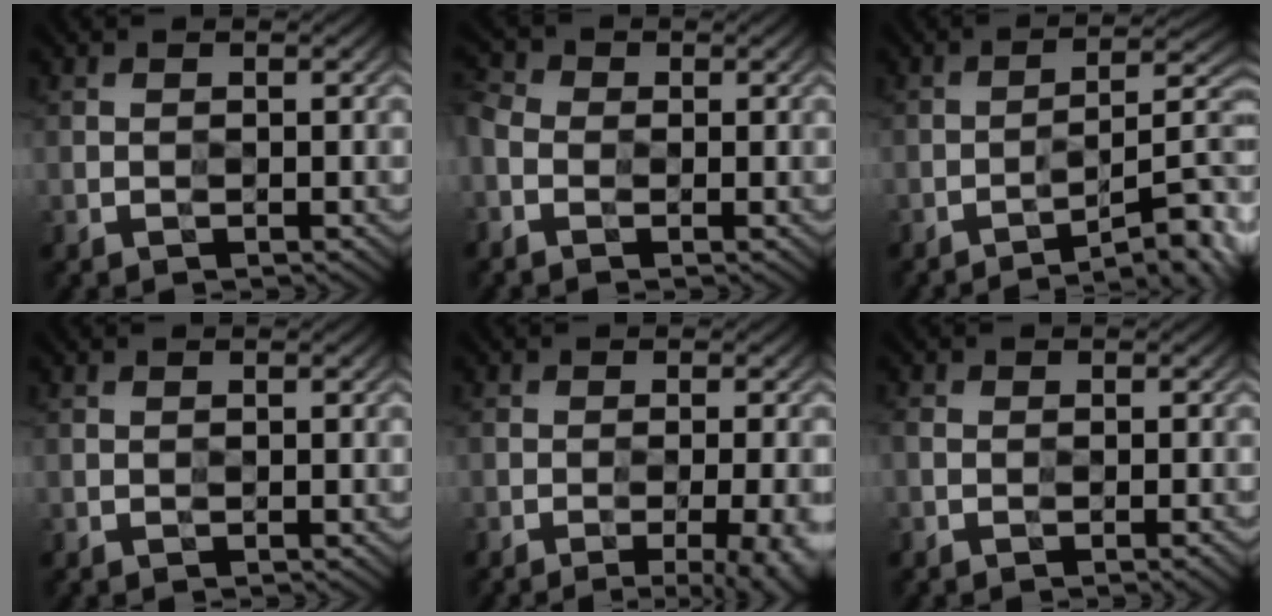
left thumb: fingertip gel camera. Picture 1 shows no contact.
{"total": 3.8, "force": [-1.8, 2.6, 2.1], "torque": [-0.054, -0.001, -0.047]}
{"total": 9.1, "force": [-5.7, 2.1, 6.8], "torque": [-0.099, 0.011, -0.083]}
{"total": 0.0}
{"total": 7.7, "force": [-3.6, 2.4, 6.3], "torque": [-0.077, 0.000, -0.039]}
{"total": 2.1, "force": [-1.3, 0.7, 1.4], "torque": [-0.027, 0.000, -0.024]}